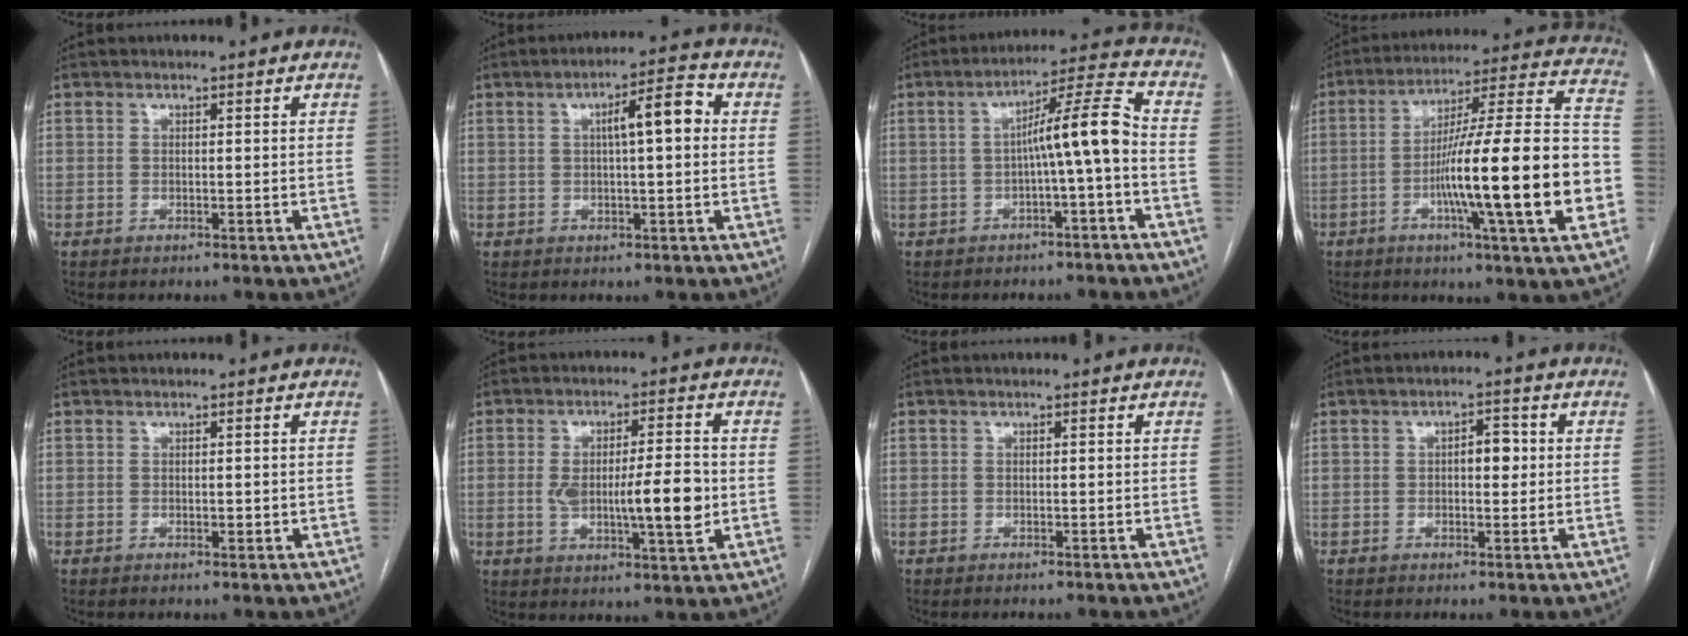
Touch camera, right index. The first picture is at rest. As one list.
[{"total": 7.0, "force": [1.2, 1.3, 6.8], "torque": [-0.105, 0.022, 0.017]}, {"total": 8.8, "force": [-1.3, -0.3, 8.7], "torque": [-0.134, 0.027, -0.020]}, {"total": 23.8, "force": [-5.9, 0.7, 23.1], "torque": [-0.310, 0.004, -0.098]}, {"total": 1.1, "force": [-0.1, 0.6, 1.0], "torque": [-0.013, -0.002, 0.002]}, {"total": 11.0, "force": [-0.9, 2.6, 10.7], "torque": [-0.178, 0.003, -0.008]}, {"total": 0.0}, {"total": 3.5, "force": [0.3, 1.6, 3.1], "torque": [-0.046, 0.011, 0.006]}]